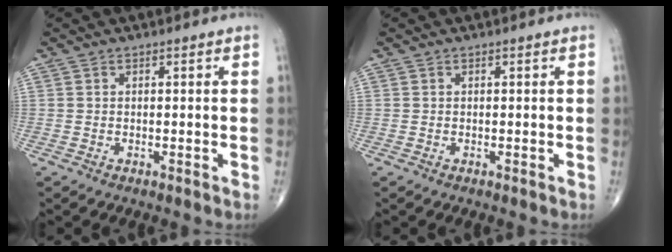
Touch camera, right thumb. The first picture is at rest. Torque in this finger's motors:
{"motor_torque": [-0.33, 0.33, -0.01, 0.00, 0.00]}